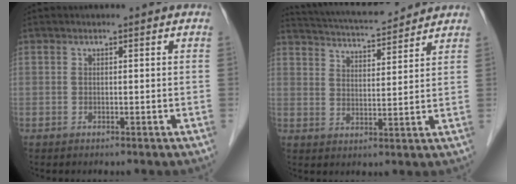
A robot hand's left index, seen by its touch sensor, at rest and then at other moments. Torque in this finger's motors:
{"motor_torque": [0.98, -1.16, 0.22, 0.04]}